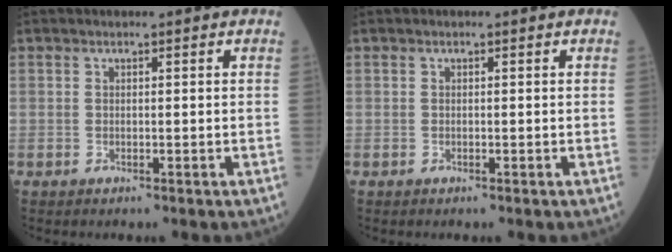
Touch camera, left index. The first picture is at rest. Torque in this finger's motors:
{"motor_torque": [0.00, 0.00, 0.00, 0.00]}